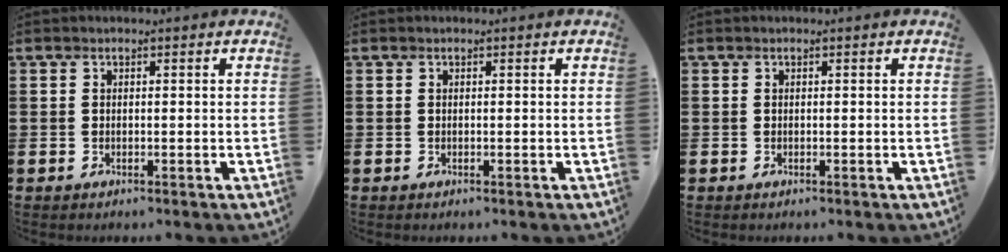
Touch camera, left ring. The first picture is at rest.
{"total": 0.0}
{"total": 0.0}